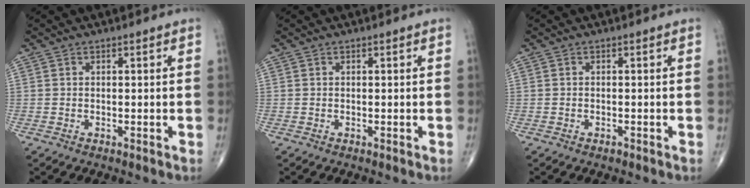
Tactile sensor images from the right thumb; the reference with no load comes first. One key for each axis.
{"total": 0.0}
{"total": 0.6, "fx": -0.5, "fy": 0.2, "fz": 0.2, "tx": -0.001, "ty": 0.001, "tz": -0.009}